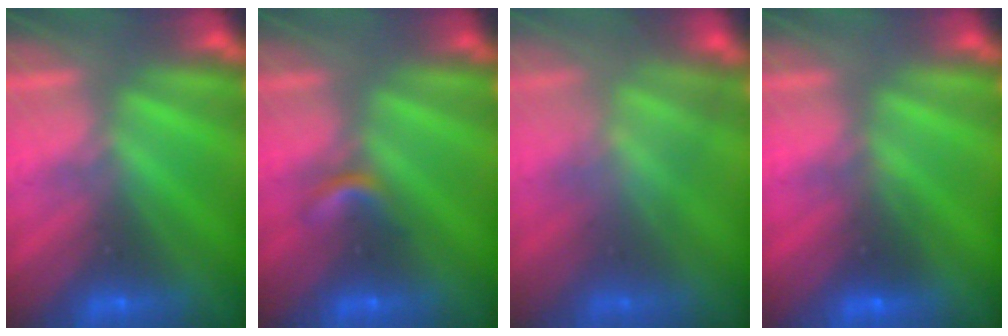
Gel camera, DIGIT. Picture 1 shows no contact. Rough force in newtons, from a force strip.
{"total": 2.2}
{"total": 3.4}
{"total": 2.6}